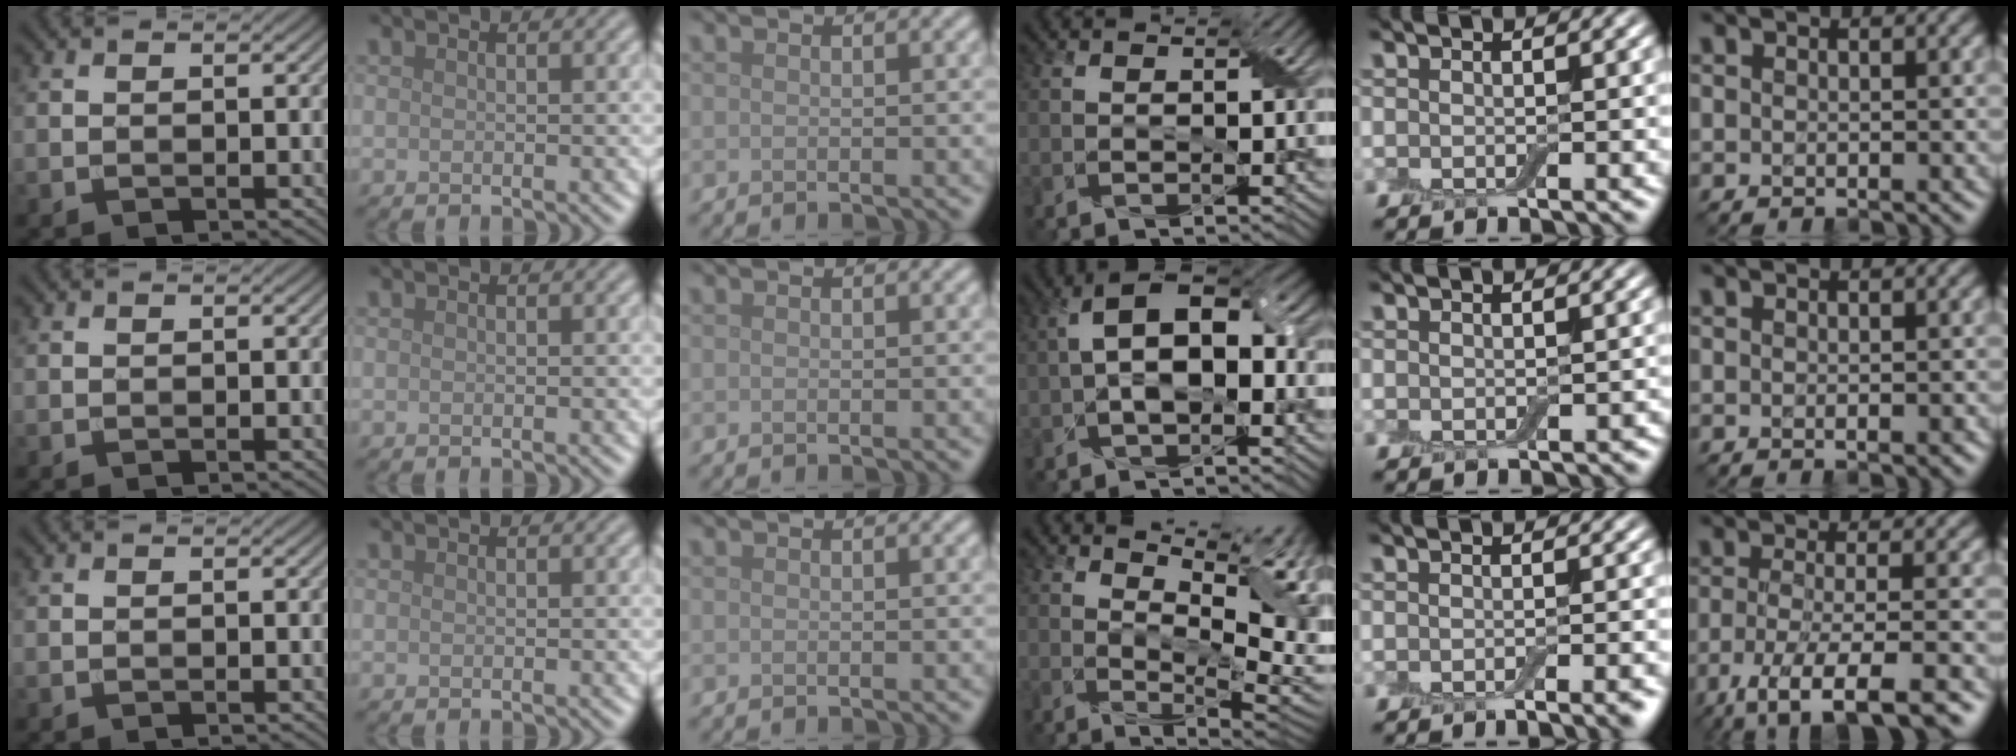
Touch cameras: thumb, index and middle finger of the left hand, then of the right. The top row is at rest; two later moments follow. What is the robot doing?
{"motion": "peel", "object": "aluminum foil"}